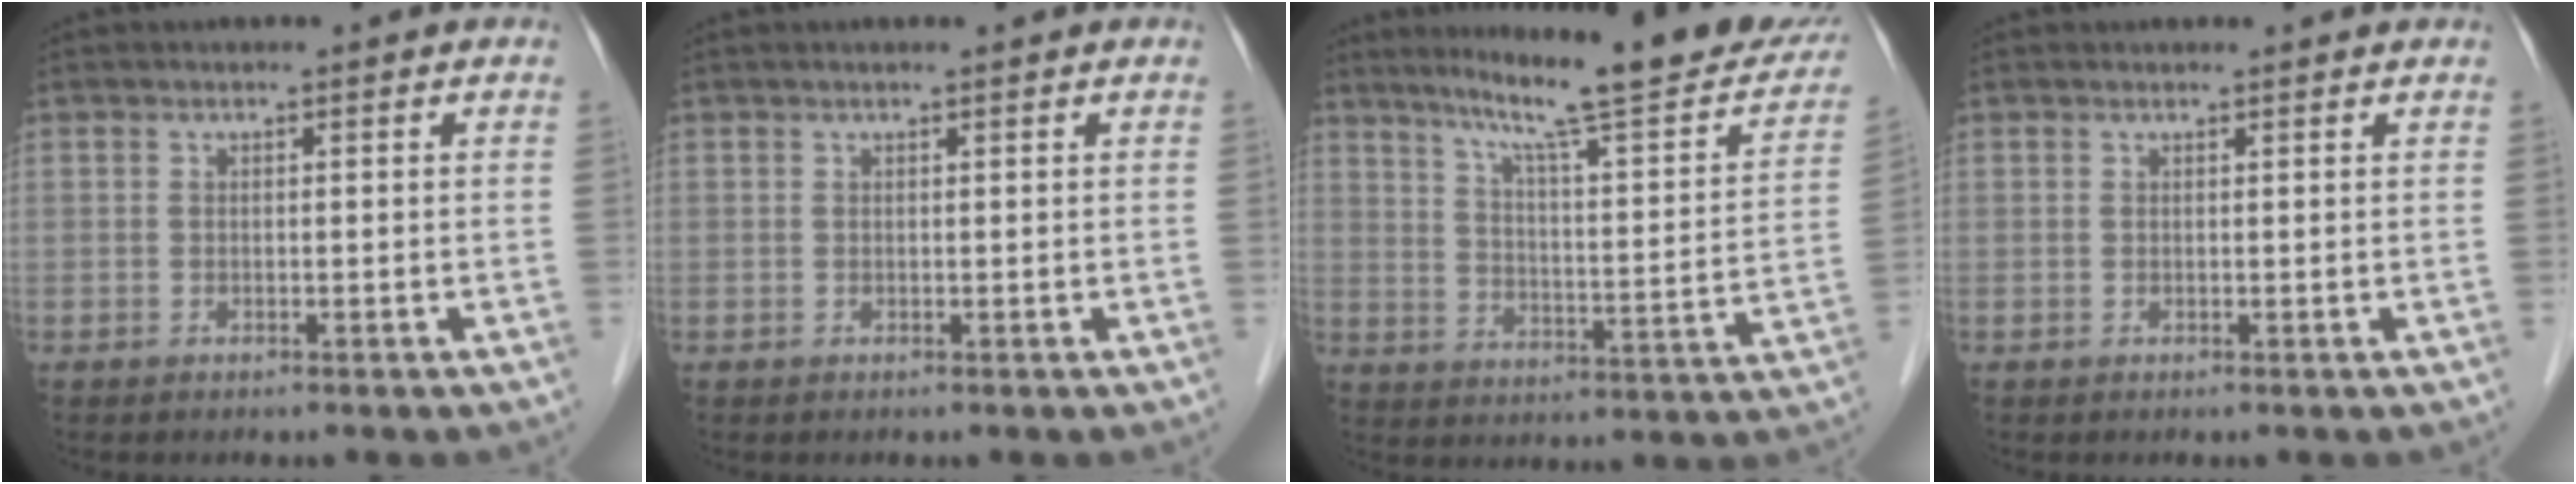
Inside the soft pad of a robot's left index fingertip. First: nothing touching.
{"total": 1.1, "force": [0.9, 0.0, 0.6], "torque": [-0.009, 0.011, 0.017]}
{"total": 23.0, "force": [18.9, 1.9, 12.9], "torque": [-0.185, -0.026, 0.252]}
{"total": 1.9, "force": [1.8, 0.2, 0.3], "torque": [-0.012, 0.008, 0.020]}